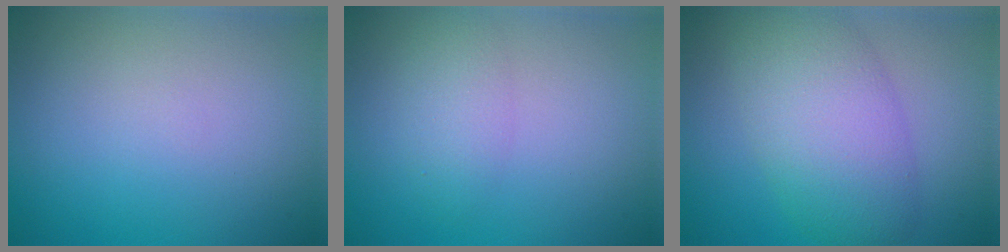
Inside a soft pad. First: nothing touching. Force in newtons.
{"total": 2.3, "press": 2.3, "slide": 0.1}
{"total": 7.3, "press": 7.3, "slide": 0.4}